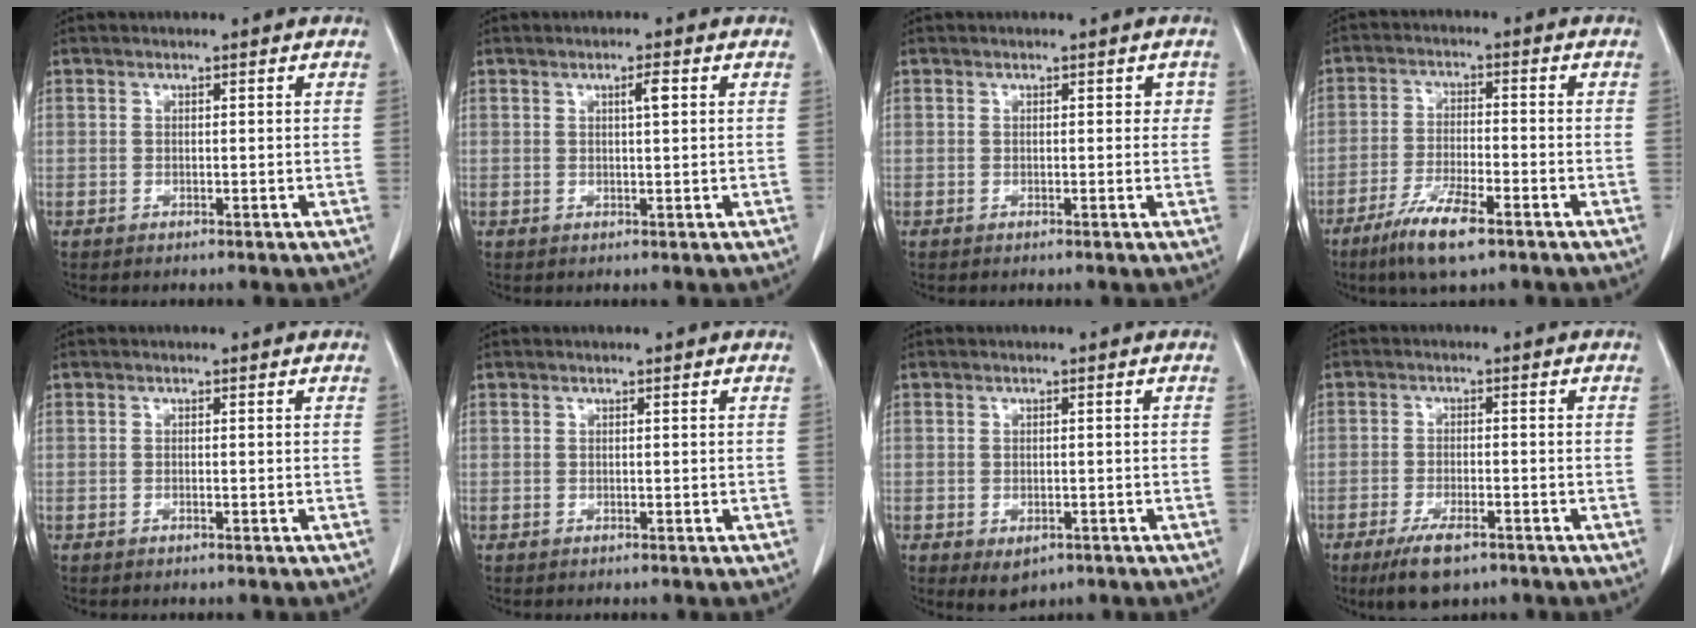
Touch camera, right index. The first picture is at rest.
{"total": 1.8, "force": [0.6, 0.2, 1.7], "torque": [-0.030, 0.001, 0.010]}
{"total": 1.4, "force": [0.3, 1.1, 0.8], "torque": [-0.003, 0.012, 0.002]}
{"total": 8.3, "force": [-5.4, 1.3, 6.2], "torque": [-0.125, -0.017, -0.096]}
{"total": 0.0}
{"total": 0.0}
{"total": 3.0, "force": [-1.5, 1.9, 1.9], "torque": [-0.026, -0.004, -0.008]}
{"total": 6.5, "force": [-4.3, 1.9, 4.4], "torque": [-0.083, -0.011, -0.070]}